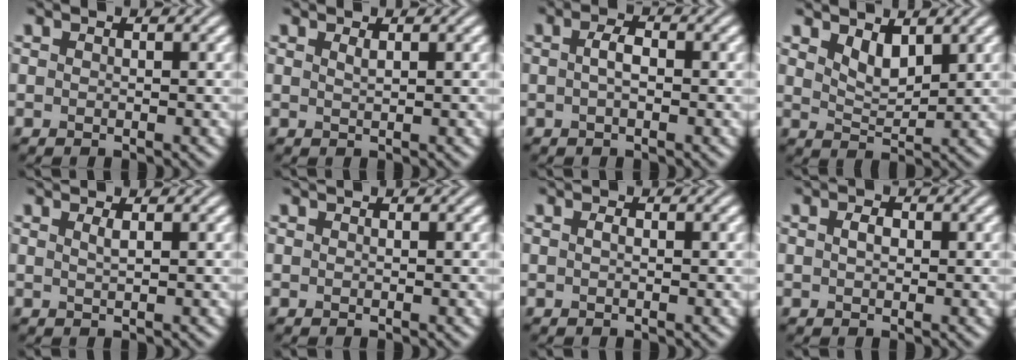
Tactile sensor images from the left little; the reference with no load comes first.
{"total": 0.7, "force": [0.5, 0.2, 0.5], "torque": [-0.007, 0.000, 0.008]}
{"total": 1.8, "force": [-0.1, 0.8, 1.6], "torque": [-0.033, 0.004, -0.004]}
{"total": 2.5, "force": [1.6, 1.1, 1.6], "torque": [-0.034, -0.009, 0.033]}
{"total": 1.1, "force": [0.5, 0.3, 0.9], "torque": [-0.013, 0.003, 0.006]}
{"total": 0.0}
{"total": 0.6, "force": [0.0, 0.3, 0.5], "torque": [-0.014, 0.001, 0.000]}
{"total": 1.4, "force": [0.1, 0.9, 1.0], "torque": [-0.022, 0.002, 0.001]}